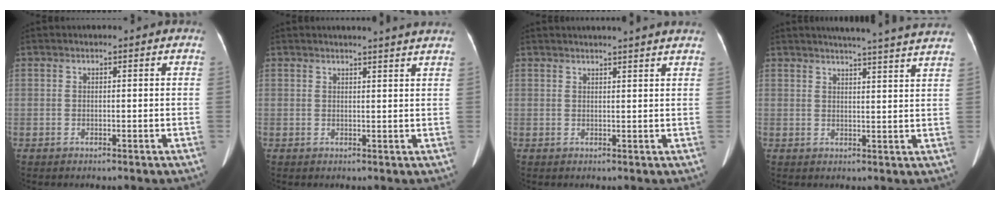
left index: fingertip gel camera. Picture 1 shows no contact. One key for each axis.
{"total": 7.7, "fx": 7.1, "fy": -0.7, "fz": 2.9, "tx": -0.034, "ty": 0.005, "tz": 0.065}
{"total": 7.8, "fx": 7.1, "fy": -0.5, "fz": 3.2, "tx": -0.040, "ty": 0.019, "tz": 0.070}
{"total": 15.3, "fx": 14.1, "fy": -0.7, "fz": 5.8, "tx": -0.087, "ty": -0.025, "tz": 0.160}